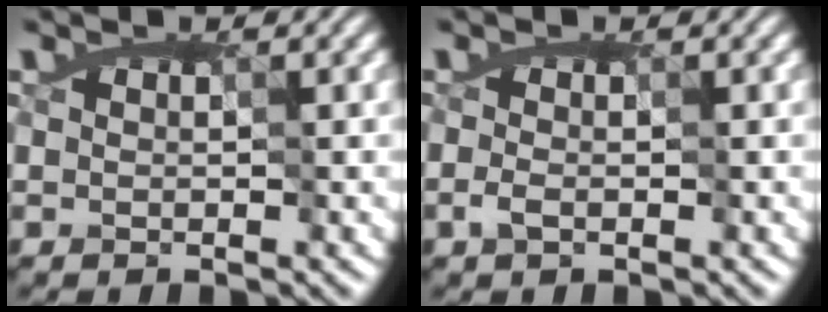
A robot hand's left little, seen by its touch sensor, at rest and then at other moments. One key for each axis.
{"total": 0.0}